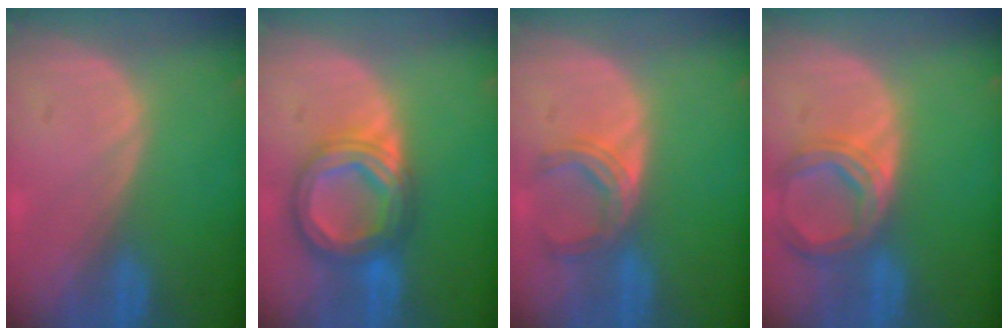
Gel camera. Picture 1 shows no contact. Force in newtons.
{"total": 8.6, "press": 8.6, "slide": 0.7}
{"total": 4.9, "press": 4.6, "slide": 1.6}
{"total": 6.9, "press": 6.3, "slide": 2.6}